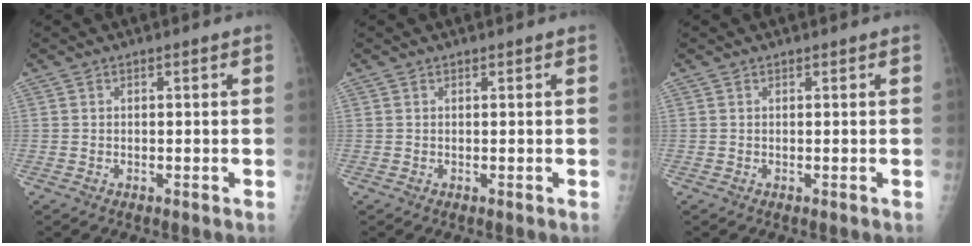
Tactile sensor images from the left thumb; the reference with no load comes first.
{"total": 0.0}
{"total": 0.0}